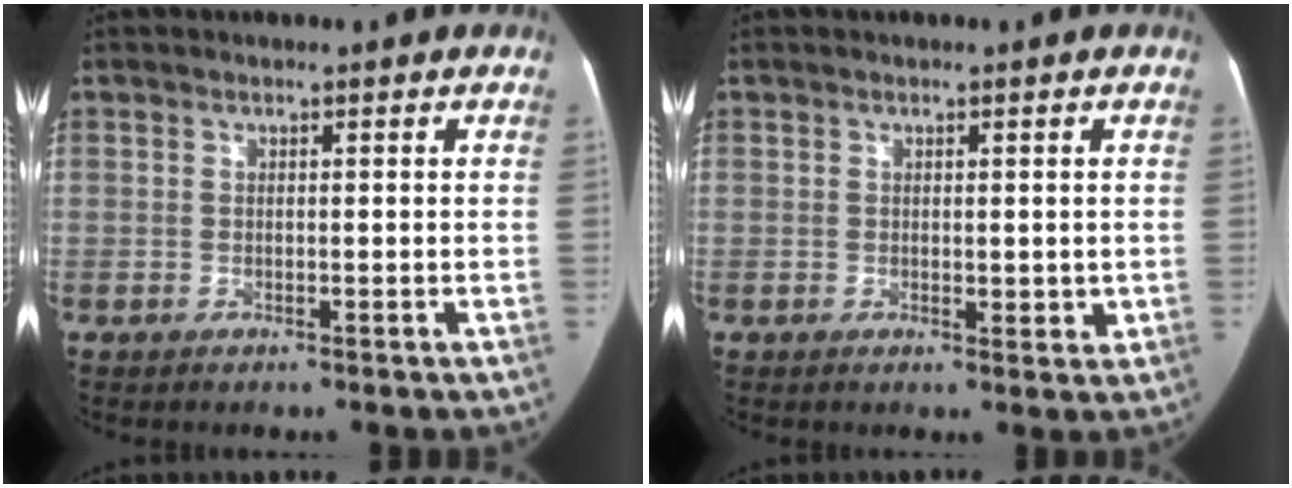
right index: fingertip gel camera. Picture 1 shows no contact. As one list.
[{"total": 2.0, "force": [0.0, 1.0, 1.8], "torque": [-0.023, -0.004, 0.002]}]